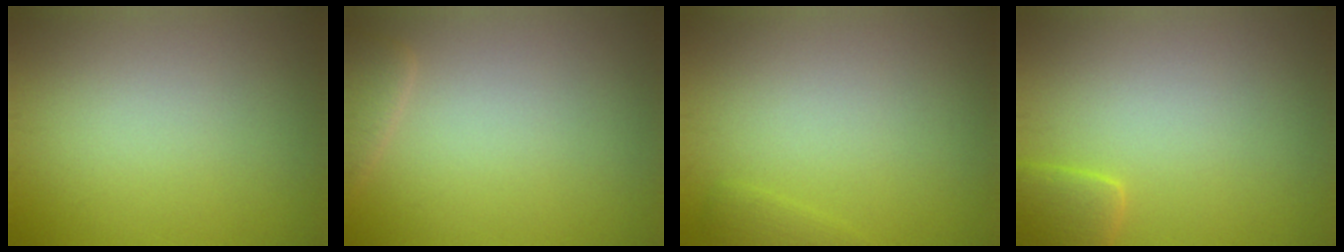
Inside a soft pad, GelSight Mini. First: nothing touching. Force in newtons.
{"total": 1.5, "press": 1.5, "slide": 0.1}
{"total": 0.8, "press": 0.8, "slide": 0.1}
{"total": 2.3, "press": 2.3, "slide": 0.2}